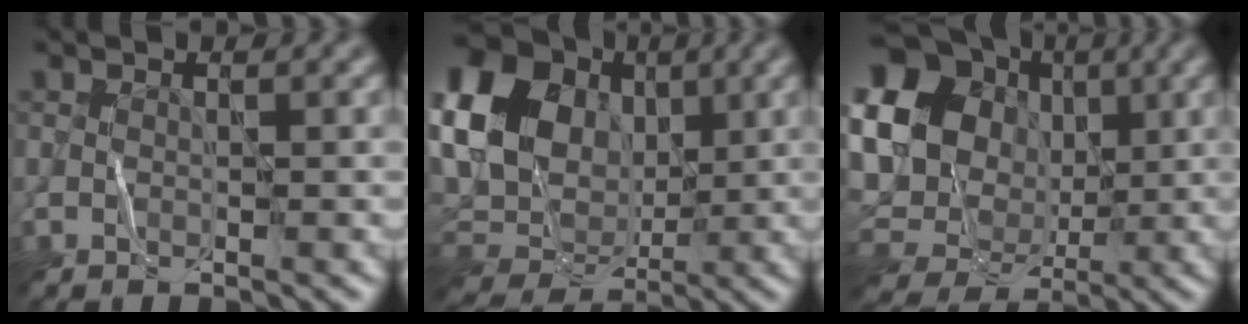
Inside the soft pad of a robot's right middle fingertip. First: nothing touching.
{"total": 20.6, "force": [4.8, 17.2, 10.1], "torque": [-0.228, 0.040, 0.045]}
{"total": 20.9, "force": [3.6, 18.6, 8.7], "torque": [-0.225, 0.033, 0.030]}